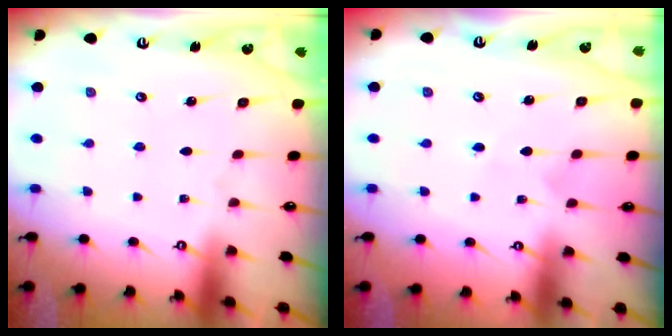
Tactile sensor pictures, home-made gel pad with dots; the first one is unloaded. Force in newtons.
{"total": 3.0, "press": 3.0, "slide": 0.3}